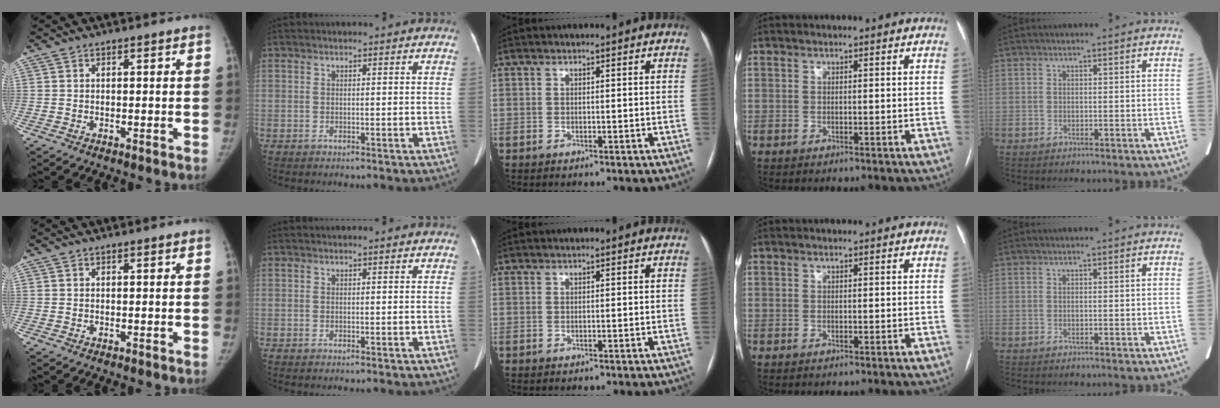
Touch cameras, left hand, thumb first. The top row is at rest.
{}